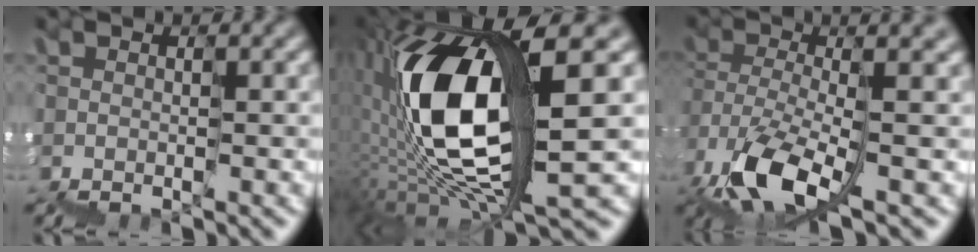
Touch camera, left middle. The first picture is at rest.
{"total": 11.9, "force": [2.4, 3.4, 11.2], "torque": [-0.221, 0.009, 0.043]}
{"total": 6.9, "force": [-1.4, 2.5, 6.3], "torque": [-0.144, -0.009, -0.022]}